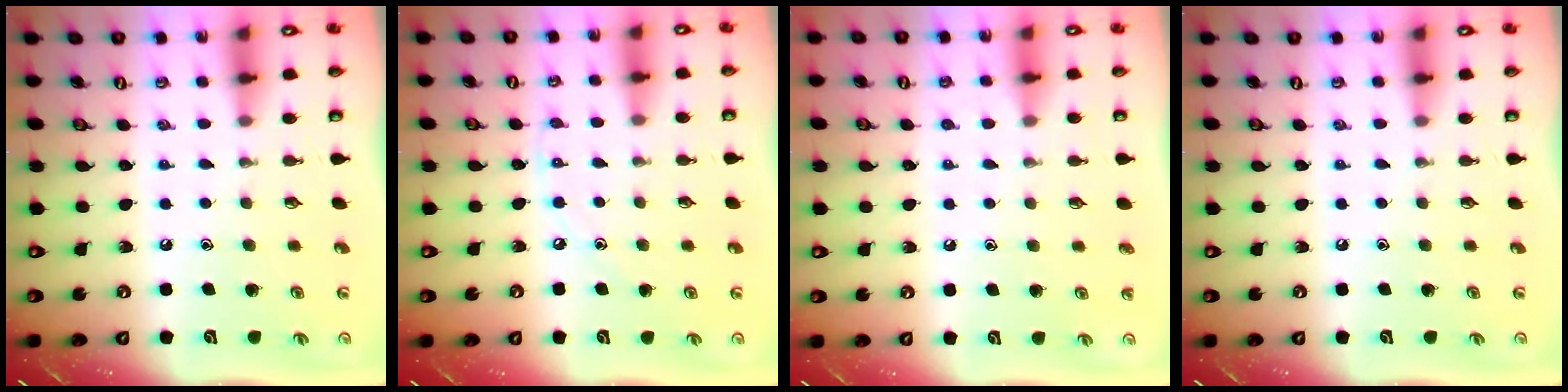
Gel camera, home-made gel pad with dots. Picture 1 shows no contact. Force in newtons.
{"total": 4.2, "press": 4.1, "slide": 0.6}
{"total": 2.6, "press": 2.6, "slide": 0.3}
{"total": 0.0}